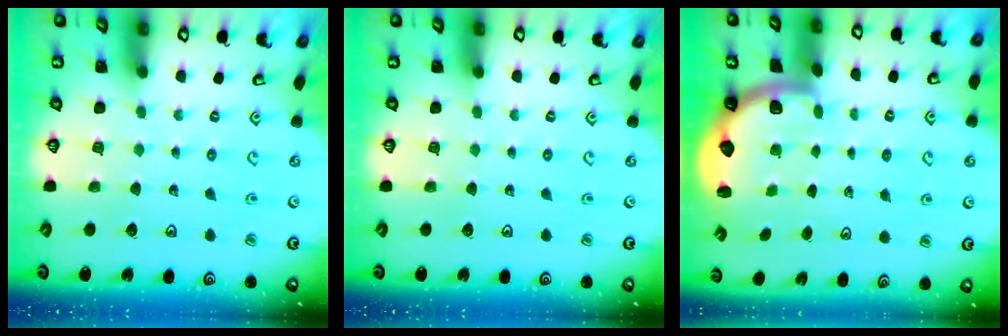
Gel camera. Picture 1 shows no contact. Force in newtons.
{"total": 0.0}
{"total": 1.9, "press": 1.8, "slide": 0.5}